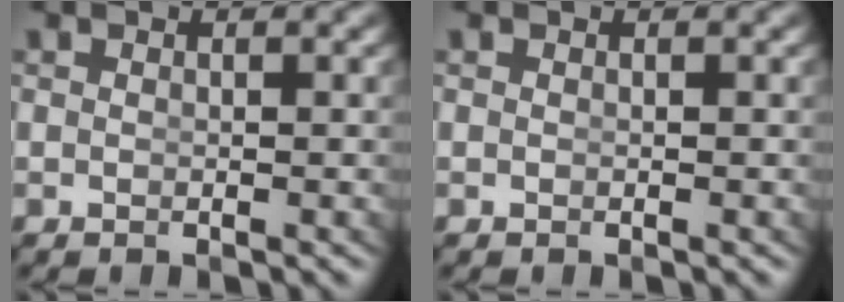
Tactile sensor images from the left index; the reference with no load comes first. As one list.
[{"total": 0.0}]